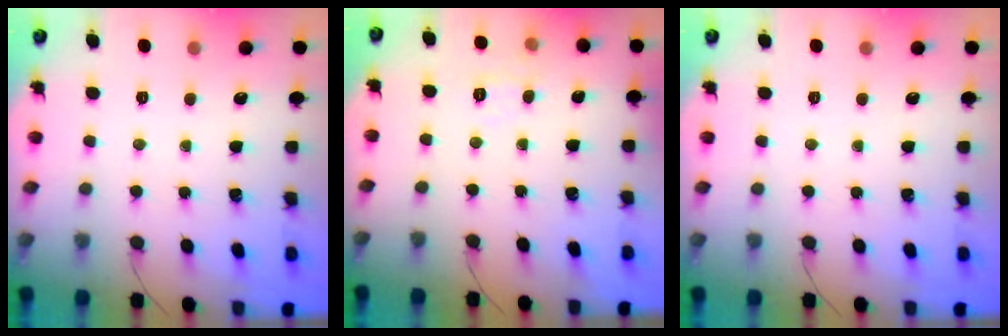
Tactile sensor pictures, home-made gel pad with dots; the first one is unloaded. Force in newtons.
{"total": 4.9, "press": 4.7, "slide": 1.4}
{"total": 0.0}